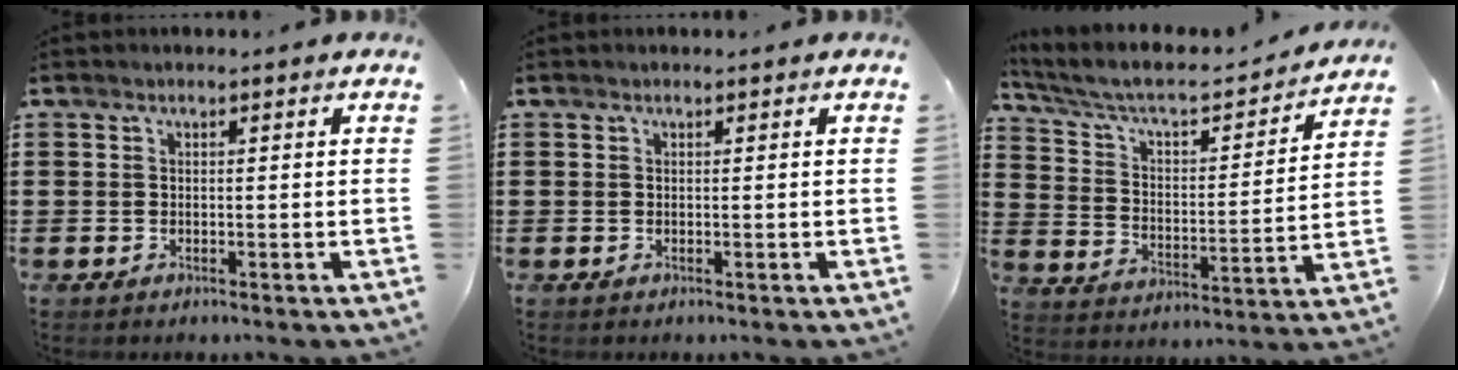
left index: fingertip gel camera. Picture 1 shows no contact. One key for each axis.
{"total": 0.0}
{"total": 5.9, "fx": 5.1, "fy": 1.3, "fz": 2.6, "tx": -0.074, "ty": -0.036, "tz": 0.080}